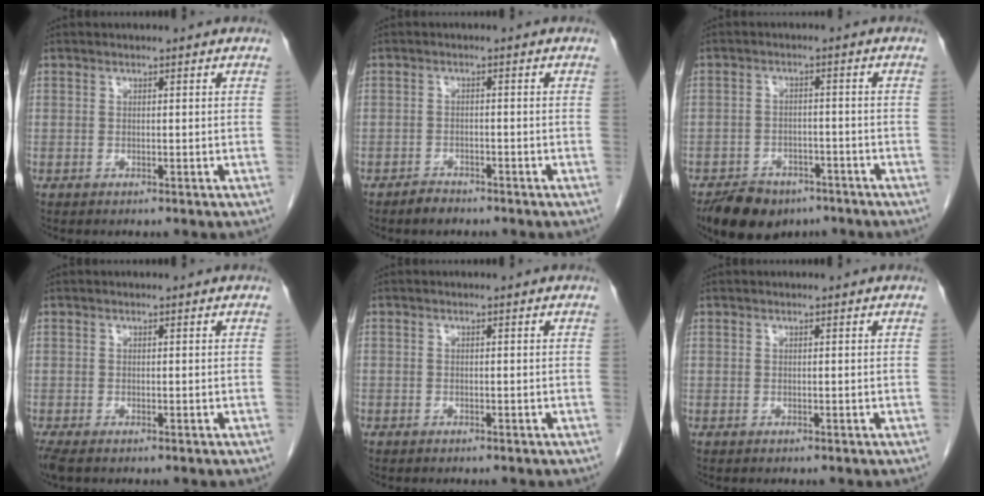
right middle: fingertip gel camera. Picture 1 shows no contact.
{"total": 2.0, "force": [-1.8, 0.7, 0.5], "torque": [-0.018, -0.003, -0.028]}
{"total": 8.3, "force": [-6.2, 4.4, 3.3], "torque": [-0.060, -0.002, -0.097]}
{"total": 2.7, "force": [-2.0, 1.0, 1.6], "torque": [-0.036, -0.011, -0.033]}
{"total": 0.7, "force": [-0.5, 0.4, 0.1], "torque": [-0.007, 0.003, -0.010]}
{"total": 0.0}